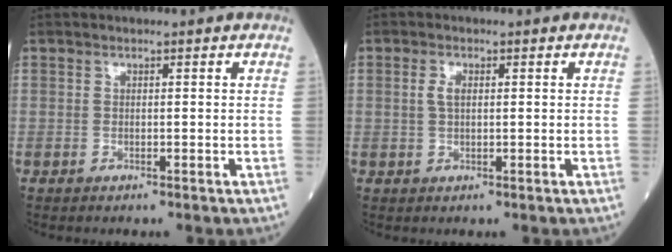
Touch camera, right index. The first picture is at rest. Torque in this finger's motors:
{"motor_torque": [0.26, 0.21, -0.01, 0.04]}